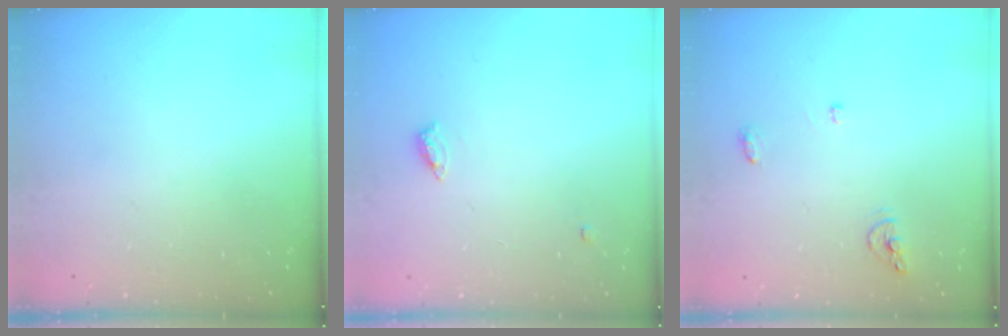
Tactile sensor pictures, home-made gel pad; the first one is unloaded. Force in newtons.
{"total": 4.5, "press": 4.5, "slide": 0.4}
{"total": 5.6, "press": 5.6, "slide": 0.2}